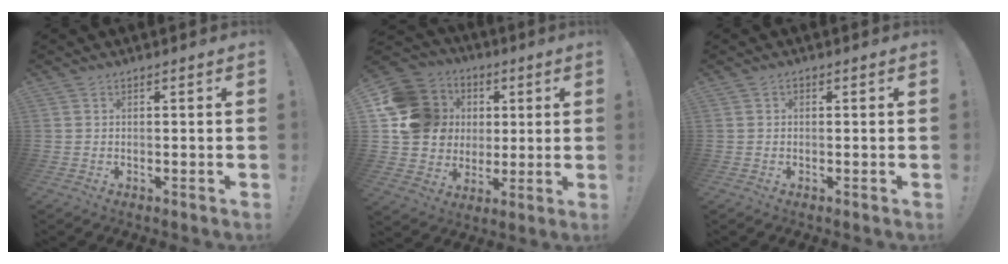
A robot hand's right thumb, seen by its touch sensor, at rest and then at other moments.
{"total": 19.7, "force": [3.8, 17.3, 8.6], "torque": [-0.143, 0.000, 0.104]}
{"total": 0.6, "force": [-0.2, 0.5, 0.2], "torque": [-0.006, 0.004, -0.004]}